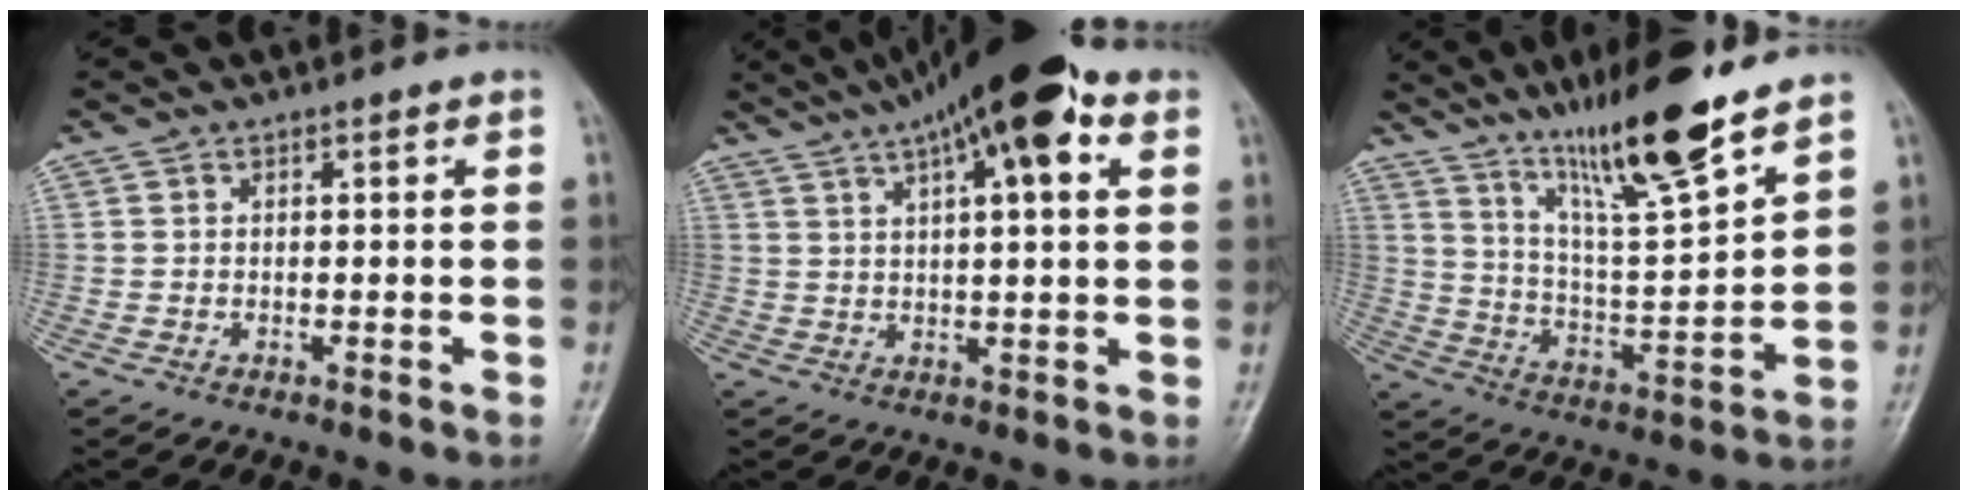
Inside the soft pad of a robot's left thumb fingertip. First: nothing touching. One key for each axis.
{"total": 16.7, "fx": 8.6, "fy": 4.8, "fz": 13.5, "tx": -0.209, "ty": 0.013, "tz": 0.133}
{"total": 17.2, "fx": 12.3, "fy": 2.0, "fz": 11.8, "tx": -0.186, "ty": -0.069, "tz": 0.219}